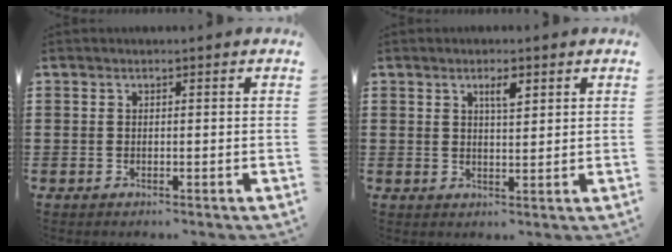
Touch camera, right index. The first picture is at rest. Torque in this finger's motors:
{"motor_torque": [0.04, -0.03, 0.18, 0.03]}